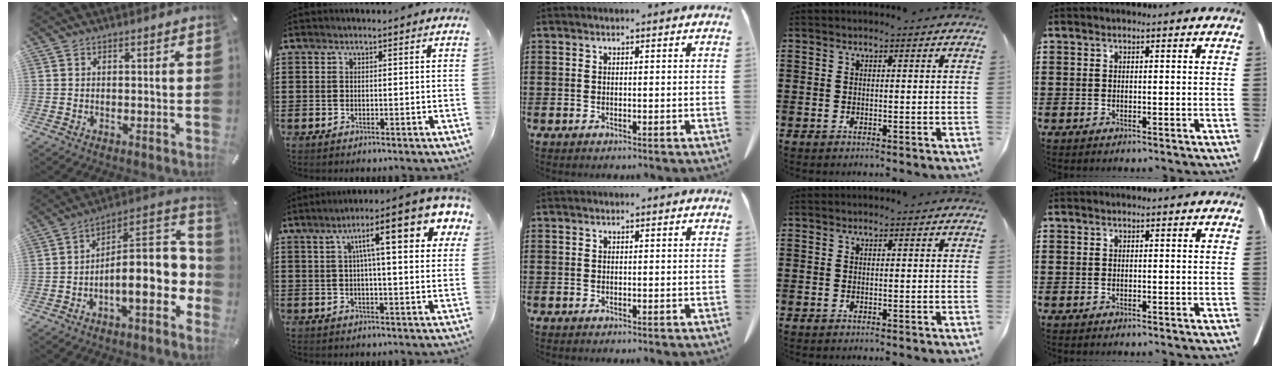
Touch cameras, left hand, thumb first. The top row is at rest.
{"thumb": {"total": 15.5, "force": [-3.8, 6.7, 13.4], "torque": [-0.172, -0.010, -0.056]}, "index": {"total": 11.4, "force": [5.1, 2.3, 9.9], "torque": [-0.164, -0.018, 0.072]}}